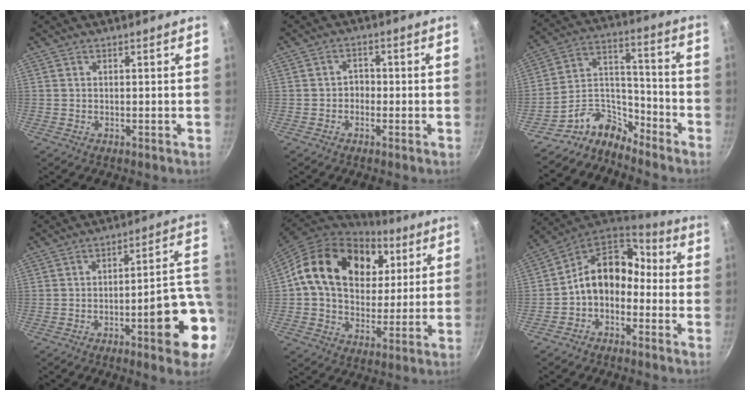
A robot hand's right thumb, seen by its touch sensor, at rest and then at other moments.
{"total": 2.1, "force": [-0.8, 1.8, 0.9], "torque": [0.001, 0.011, -0.017]}
{"total": 10.7, "force": [-9.3, 4.5, 2.7], "torque": [-0.027, 0.107, -0.193]}
{"total": 16.1, "force": [-4.8, 4.6, 14.6], "torque": [-0.154, 0.035, -0.065]}
{"total": 22.2, "force": [7.6, 15.9, 13.5], "torque": [-0.215, -0.004, 0.120]}
{"total": 12.1, "force": [-2.4, 9.1, 7.5], "torque": [-0.097, 0.065, -0.065]}